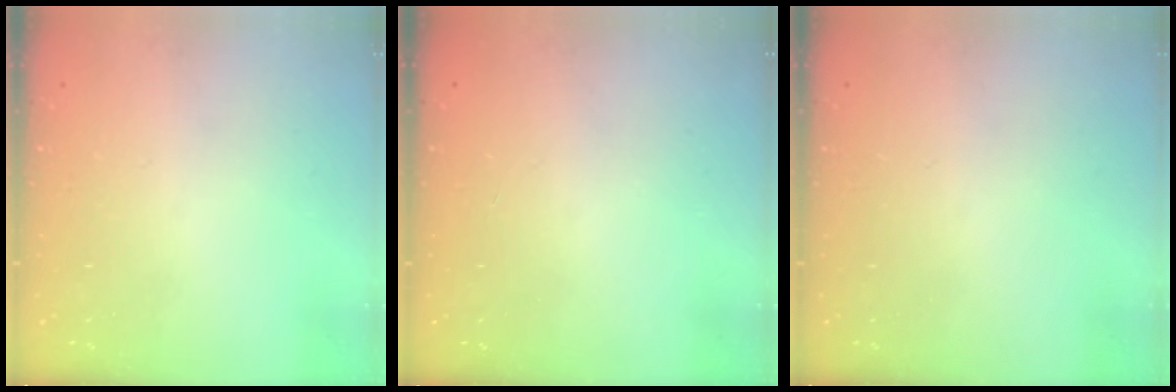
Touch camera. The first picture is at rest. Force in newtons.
{"total": 0.0}
{"total": 0.0}